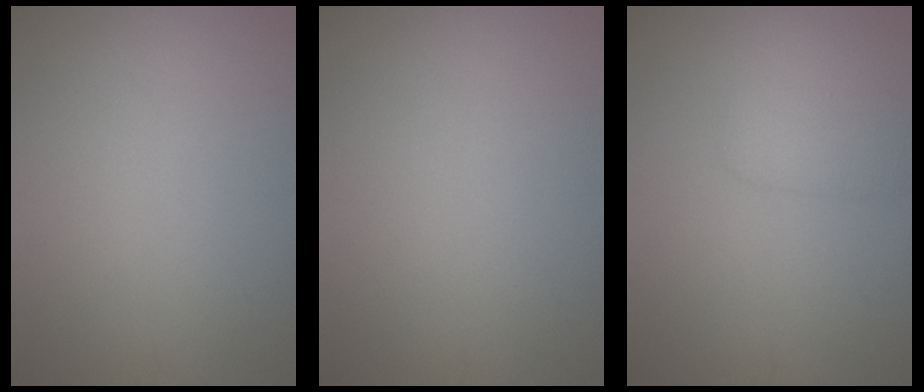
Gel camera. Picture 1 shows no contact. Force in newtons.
{"total": 0.0}
{"total": 2.5, "press": 2.5, "slide": 0.1}